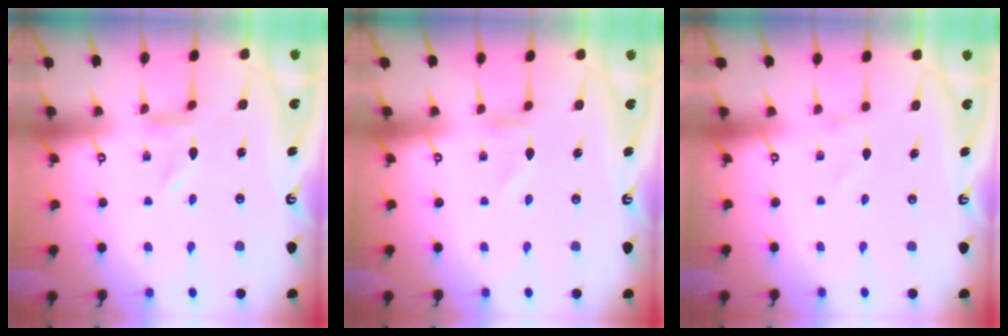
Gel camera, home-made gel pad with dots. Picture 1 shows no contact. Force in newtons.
{"total": 0.0}
{"total": 1.2, "press": 1.2, "slide": 0.0}